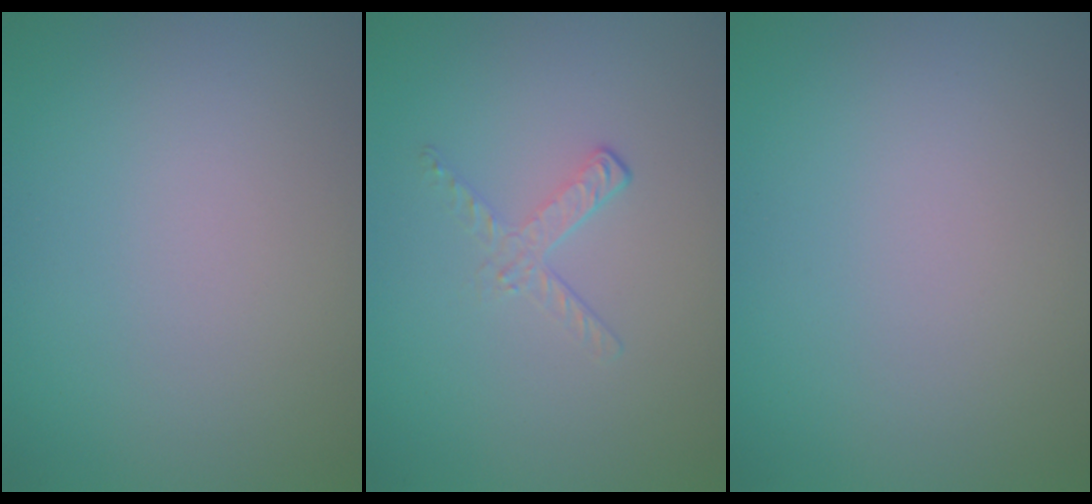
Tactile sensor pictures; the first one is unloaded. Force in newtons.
{"total": 1.2, "press": 0.4, "slide": 1.2}
{"total": 0.0}